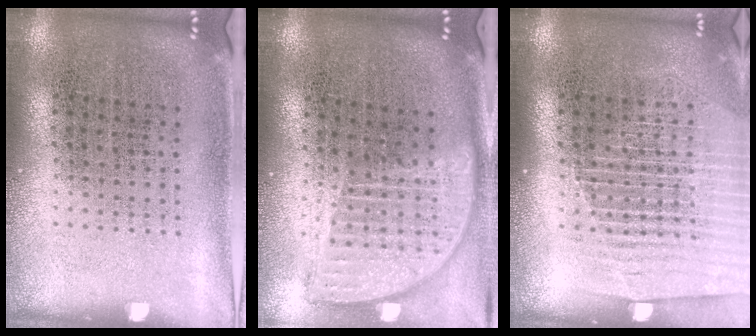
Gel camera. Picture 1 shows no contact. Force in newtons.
{"total": 1.8, "press": 1.5, "slide": 1.1}
{"total": 1.5, "press": 1.4, "slide": 0.6}